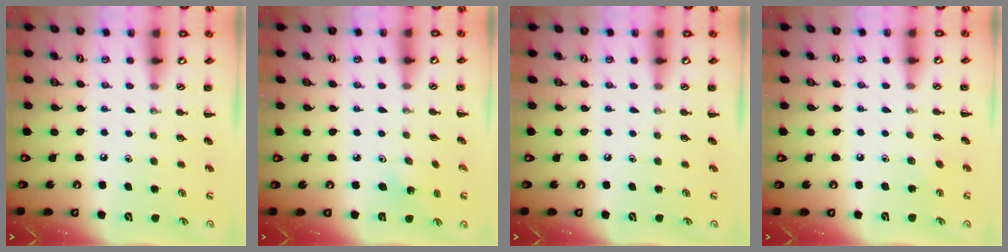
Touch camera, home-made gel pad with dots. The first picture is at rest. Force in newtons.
{"total": 2.7, "press": 2.6, "slide": 0.9}
{"total": 0.0}
{"total": 1.7, "press": 1.6, "slide": 0.6}